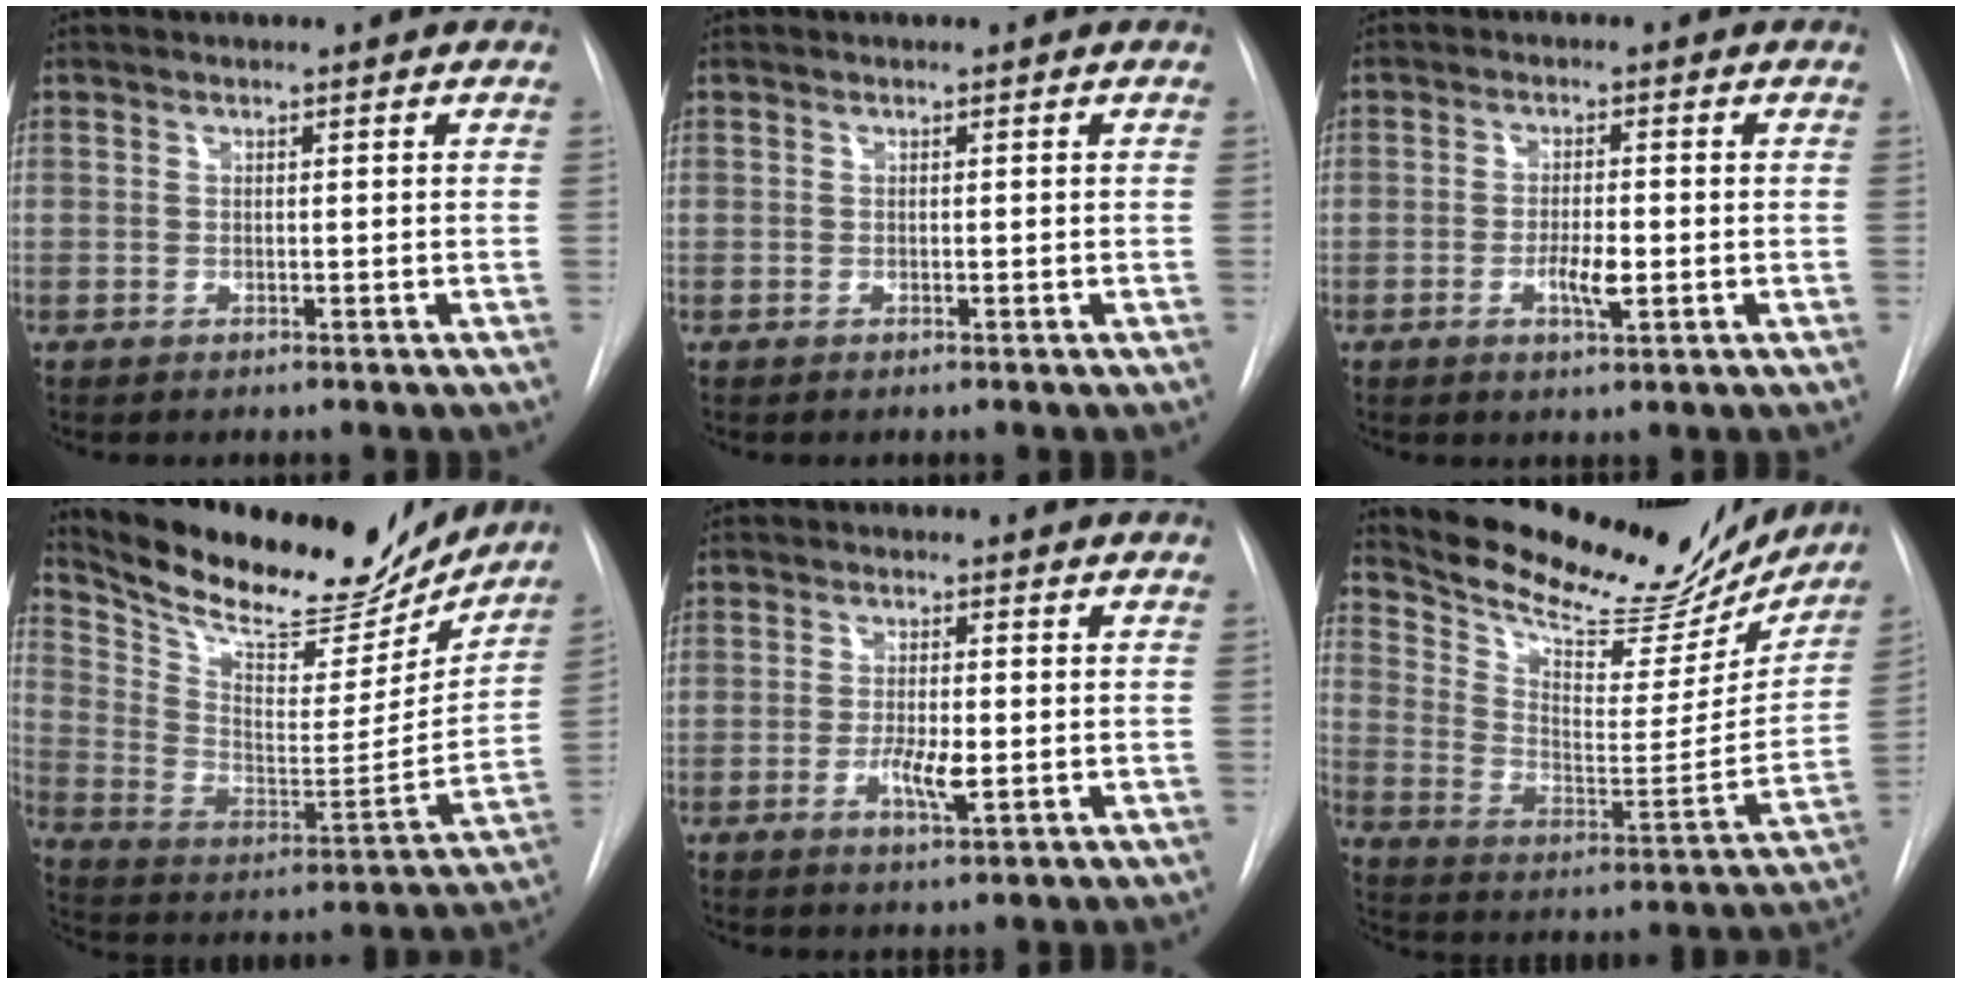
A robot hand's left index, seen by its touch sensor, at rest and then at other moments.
{"total": 0.0}
{"total": 3.8, "force": [-1.6, 0.8, 3.3], "torque": [-0.060, -0.007, -0.025]}
{"total": 23.4, "force": [20.7, 6.8, 8.7], "torque": [-0.155, -0.028, 0.311]}
{"total": 4.2, "force": [-1.6, 0.9, 3.8], "torque": [-0.072, -0.010, -0.024]}
{"total": 24.3, "force": [21.9, 6.8, 8.1], "torque": [-0.132, -0.047, 0.305]}